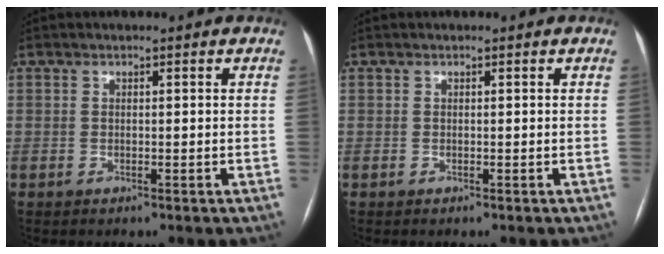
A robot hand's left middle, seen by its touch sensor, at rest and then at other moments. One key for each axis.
{"total": 0.0}